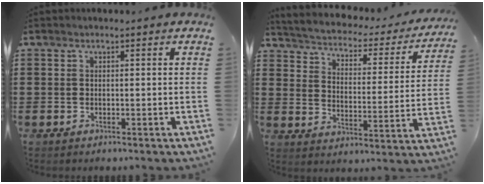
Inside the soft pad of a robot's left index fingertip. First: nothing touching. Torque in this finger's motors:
{"motor_torque": [2.14, 0.00, 0.62, 0.08]}